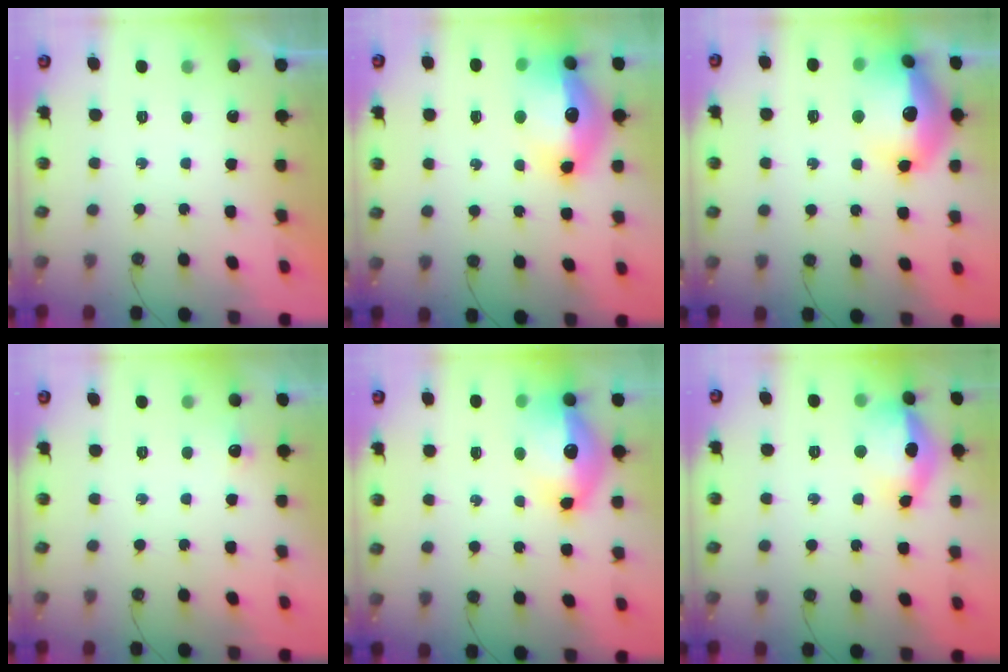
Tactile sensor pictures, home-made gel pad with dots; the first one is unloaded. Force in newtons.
{"total": 17.7, "press": 17.6, "slide": 1.8}
{"total": 20.6, "press": 20.6, "slide": 1.5}
{"total": 4.7, "press": 4.6, "slide": 1.3}
{"total": 16.3, "press": 16.2, "slide": 1.6}
{"total": 15.2, "press": 15.0, "slide": 1.9}